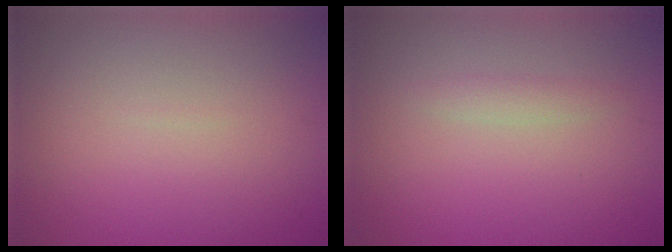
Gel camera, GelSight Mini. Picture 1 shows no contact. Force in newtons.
{"total": 1.1, "press": 1.1, "slide": 0.1}